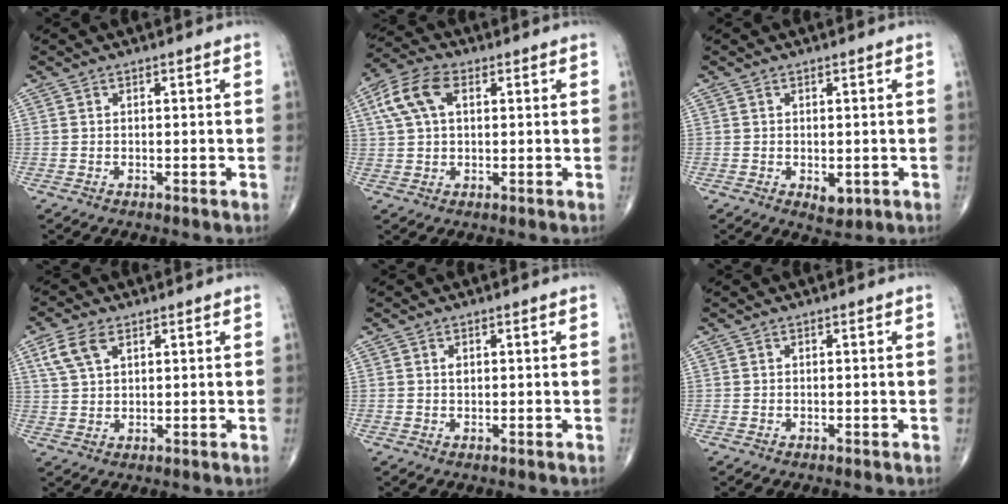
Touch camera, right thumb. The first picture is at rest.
{"total": 8.7, "force": [2.7, 5.0, 6.6], "torque": [-0.140, 0.021, 0.048]}
{"total": 2.8, "force": [-0.6, 1.7, 2.1], "torque": [-0.019, -0.004, -0.002]}
{"total": 6.1, "force": [2.9, 3.4, 4.1], "torque": [-0.087, 0.001, 0.063]}
{"total": 0.8, "force": [0.3, 0.5, 0.6], "torque": [-0.006, -0.001, 0.005]}
{"total": 0.0}